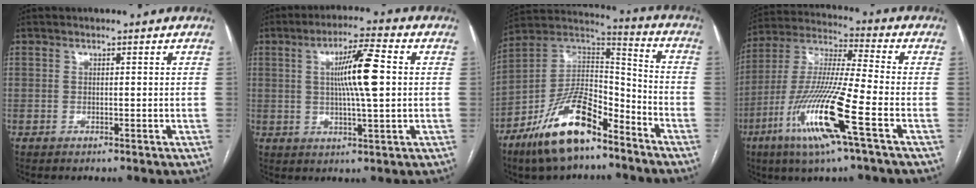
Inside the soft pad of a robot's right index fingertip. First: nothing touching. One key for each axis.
{"total": 9.5, "fx": 1.3, "fy": 0.6, "fz": 9.4, "tx": -0.163, "ty": 0.007, "tz": 0.021}
{"total": 17.0, "fx": -11.1, "fy": 5.9, "fz": 11.5, "tx": -0.211, "ty": 0.017, "tz": -0.198}
{"total": 16.8, "fx": -7.1, "fy": 0.2, "fz": 15.2, "tx": -0.315, "ty": -0.021, "tz": -0.136}